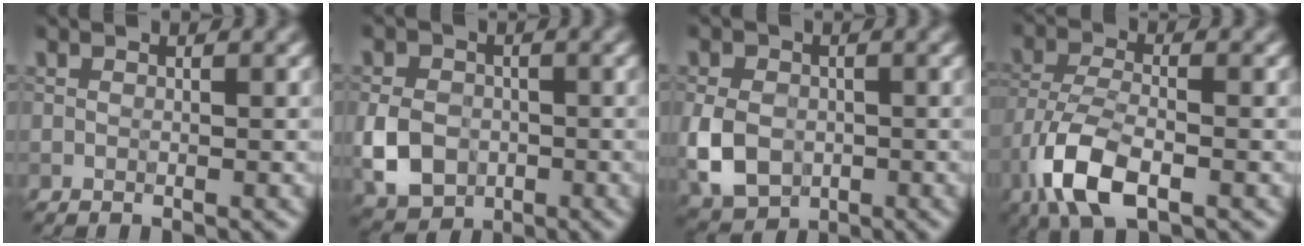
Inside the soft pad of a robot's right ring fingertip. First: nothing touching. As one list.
[{"total": 5.2, "force": [-1.3, 4.1, 2.9], "torque": [-0.065, -0.005, -0.032]}, {"total": 5.7, "force": [-1.2, 4.3, 3.4], "torque": [-0.085, -0.012, -0.026]}, {"total": 7.0, "force": [-3.5, 2.9, 5.3], "torque": [-0.114, -0.005, -0.078]}]